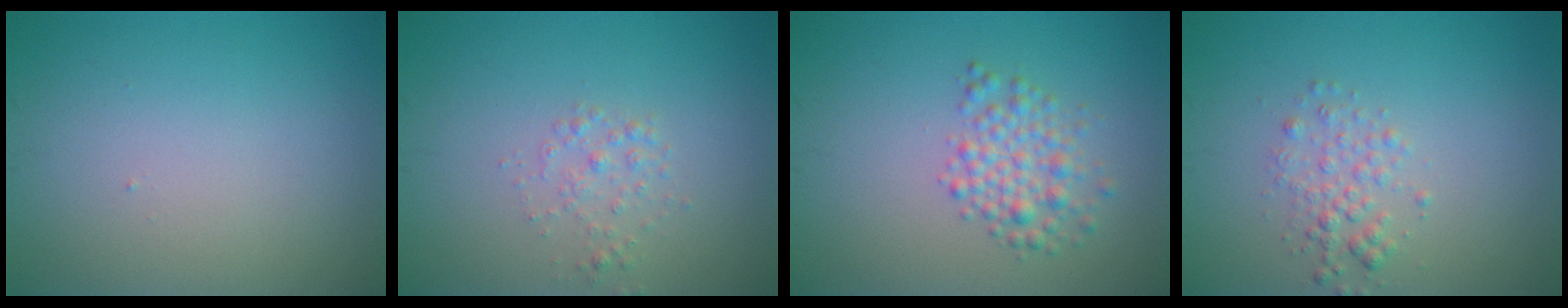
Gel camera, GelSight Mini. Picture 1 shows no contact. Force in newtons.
{"total": 1.4, "press": 1.4, "slide": 0.0}
{"total": 2.9, "press": 2.9, "slide": 0.1}
{"total": 2.0, "press": 2.0, "slide": 0.1}